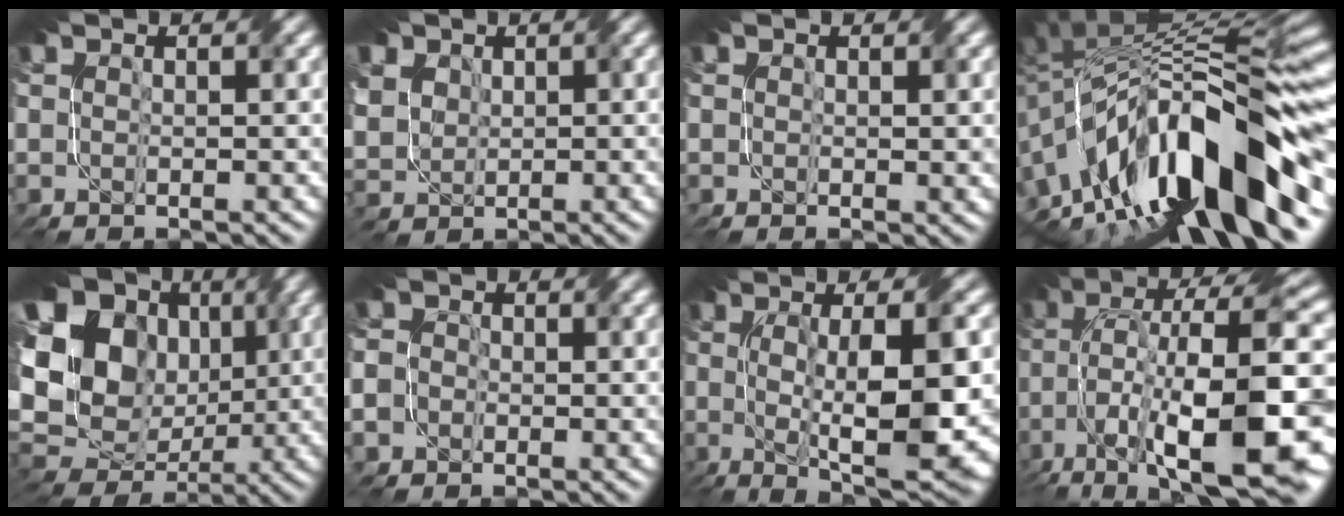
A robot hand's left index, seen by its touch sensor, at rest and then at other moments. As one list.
[{"total": 6.3, "force": [3.0, 5.1, 2.1], "torque": [-0.095, 0.018, 0.065]}, {"total": 0.9, "force": [0.3, 0.5, 0.7], "torque": [-0.010, -0.007, 0.002]}, {"total": 14.4, "force": [-5.8, 5.6, 12.0], "torque": [-0.192, 0.033, -0.108]}, {"total": 17.2, "force": [2.5, 14.4, 8.9], "torque": [-0.193, 0.018, 0.055]}, {"total": 3.2, "force": [-0.5, 3.1, 0.8], "torque": [-0.017, 0.008, -0.025]}, {"total": 11.9, "force": [-0.9, 3.8, 11.2], "torque": [-0.167, -0.010, -0.009]}, {"total": 15.6, "force": [-4.7, 5.9, 13.7], "torque": [-0.257, 0.015, -0.086]}]